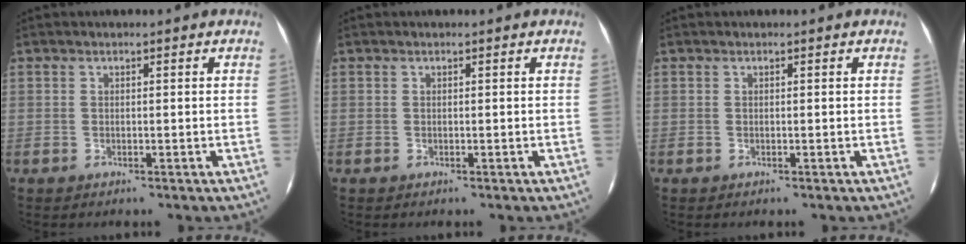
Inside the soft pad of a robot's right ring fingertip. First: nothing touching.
{"total": 0.0}
{"total": 0.0}